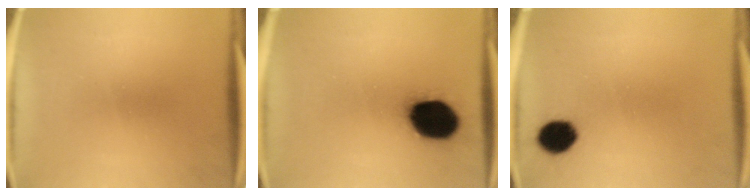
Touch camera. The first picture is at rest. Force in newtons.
{"total": 16.9}
{"total": 6.8}